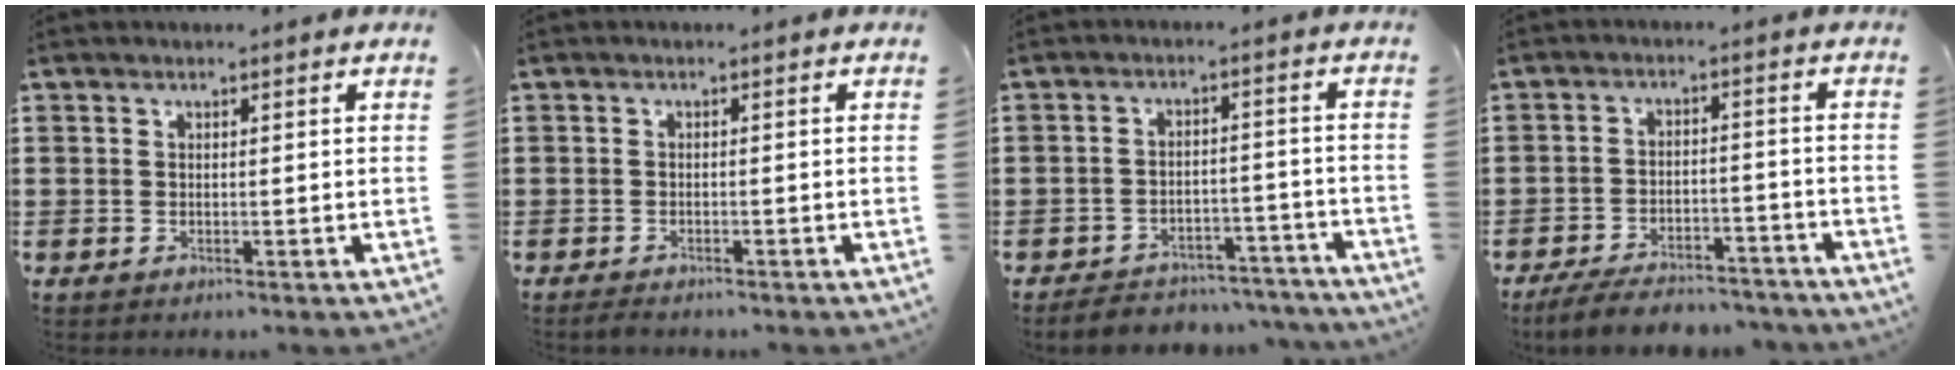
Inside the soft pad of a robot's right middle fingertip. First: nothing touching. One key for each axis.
{"total": 0.9, "fx": -0.9, "fy": 0.1, "fz": 0.2, "tx": -0.008, "ty": -0.005, "tz": -0.016}
{"total": 4.6, "fx": -4.5, "fy": 0.9, "fz": 0.4, "tx": -0.008, "ty": 0.010, "tz": -0.091}
{"total": 6.2, "fx": -5.8, "fy": 1.1, "fz": 1.6, "tx": -0.034, "ty": 0.005, "tz": -0.114}